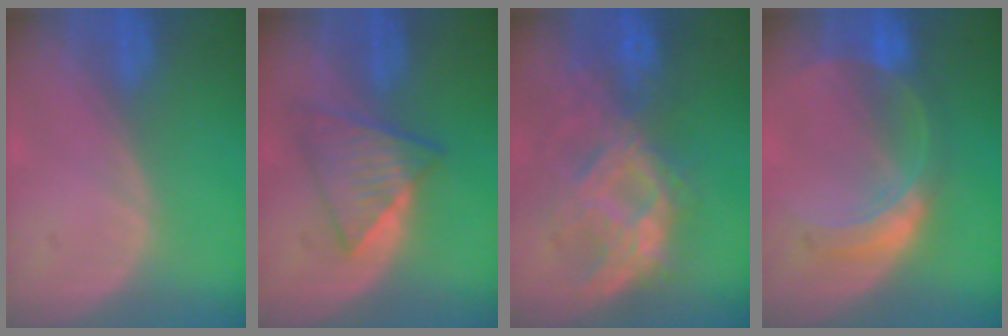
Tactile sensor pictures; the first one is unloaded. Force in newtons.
{"total": 6.0, "press": 5.9, "slide": 0.7}
{"total": 9.6, "press": 8.9, "slide": 3.8}
{"total": 7.5, "press": 6.6, "slide": 3.7}